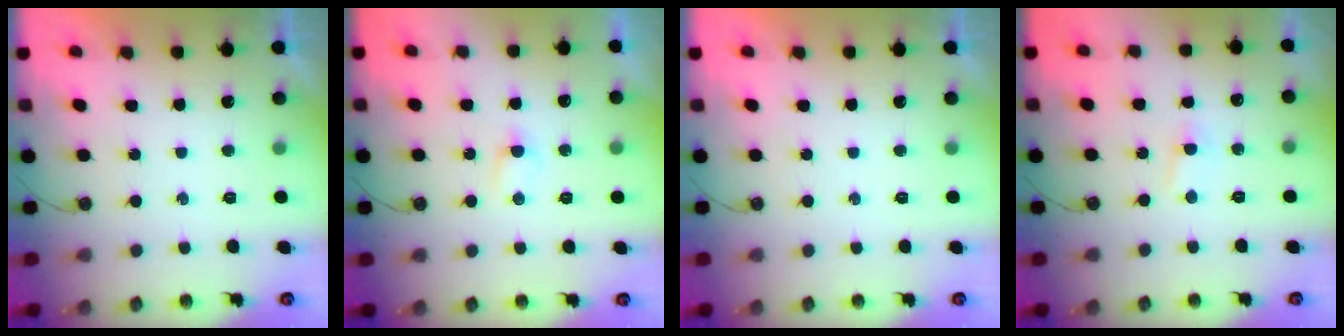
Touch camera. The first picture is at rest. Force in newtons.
{"total": 2.7, "press": 2.7, "slide": 0.4}
{"total": 0.0}
{"total": 3.3, "press": 3.2, "slide": 0.5}